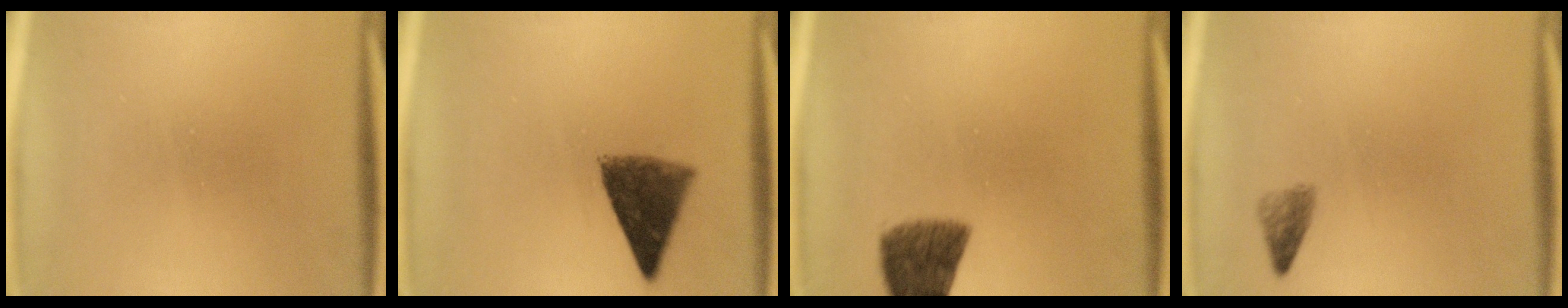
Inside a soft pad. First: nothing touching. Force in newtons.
{"total": 7.5}
{"total": 7.8}
{"total": 1.7}